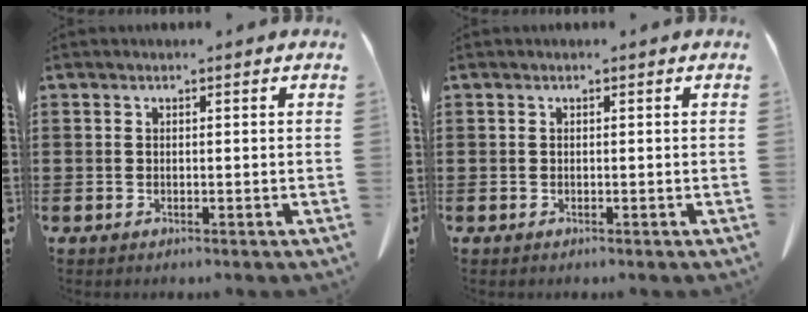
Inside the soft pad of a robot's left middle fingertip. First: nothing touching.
{"total": 0.0}